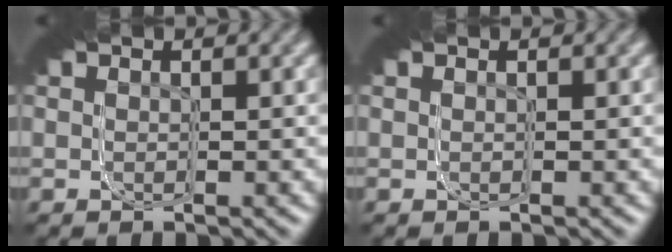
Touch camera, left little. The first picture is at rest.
{"total": 0.0}